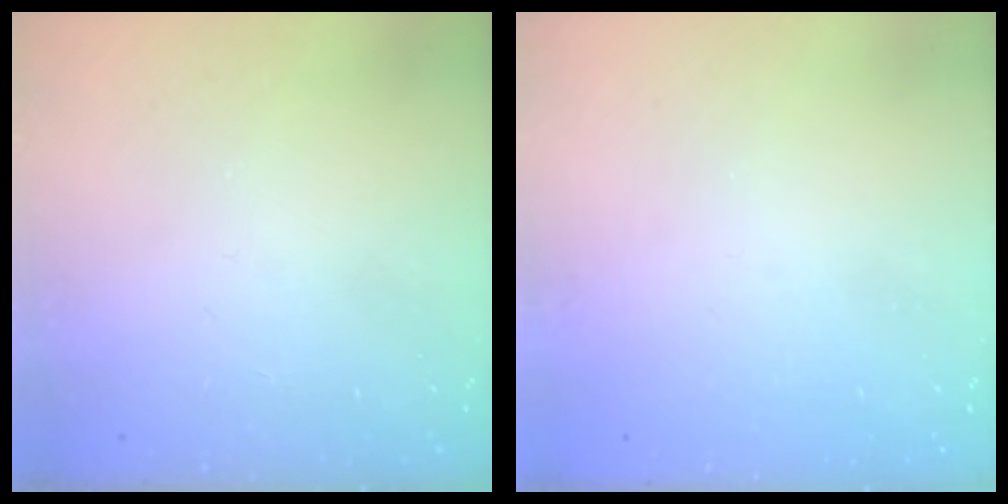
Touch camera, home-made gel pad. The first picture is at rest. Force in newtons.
{"total": 1.3, "press": 1.3, "slide": 0.2}